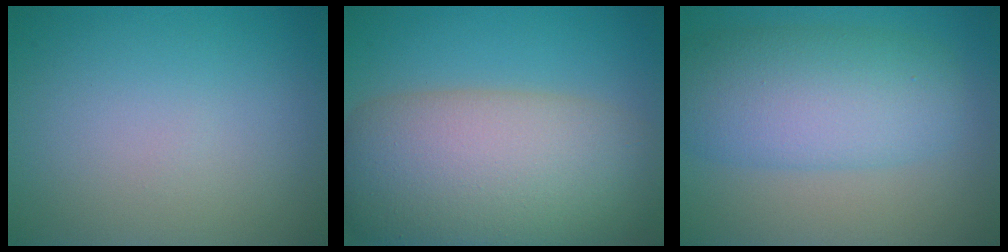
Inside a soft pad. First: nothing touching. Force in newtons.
{"total": 12.3, "press": 12.3, "slide": 0.6}
{"total": 7.6, "press": 7.6, "slide": 0.4}